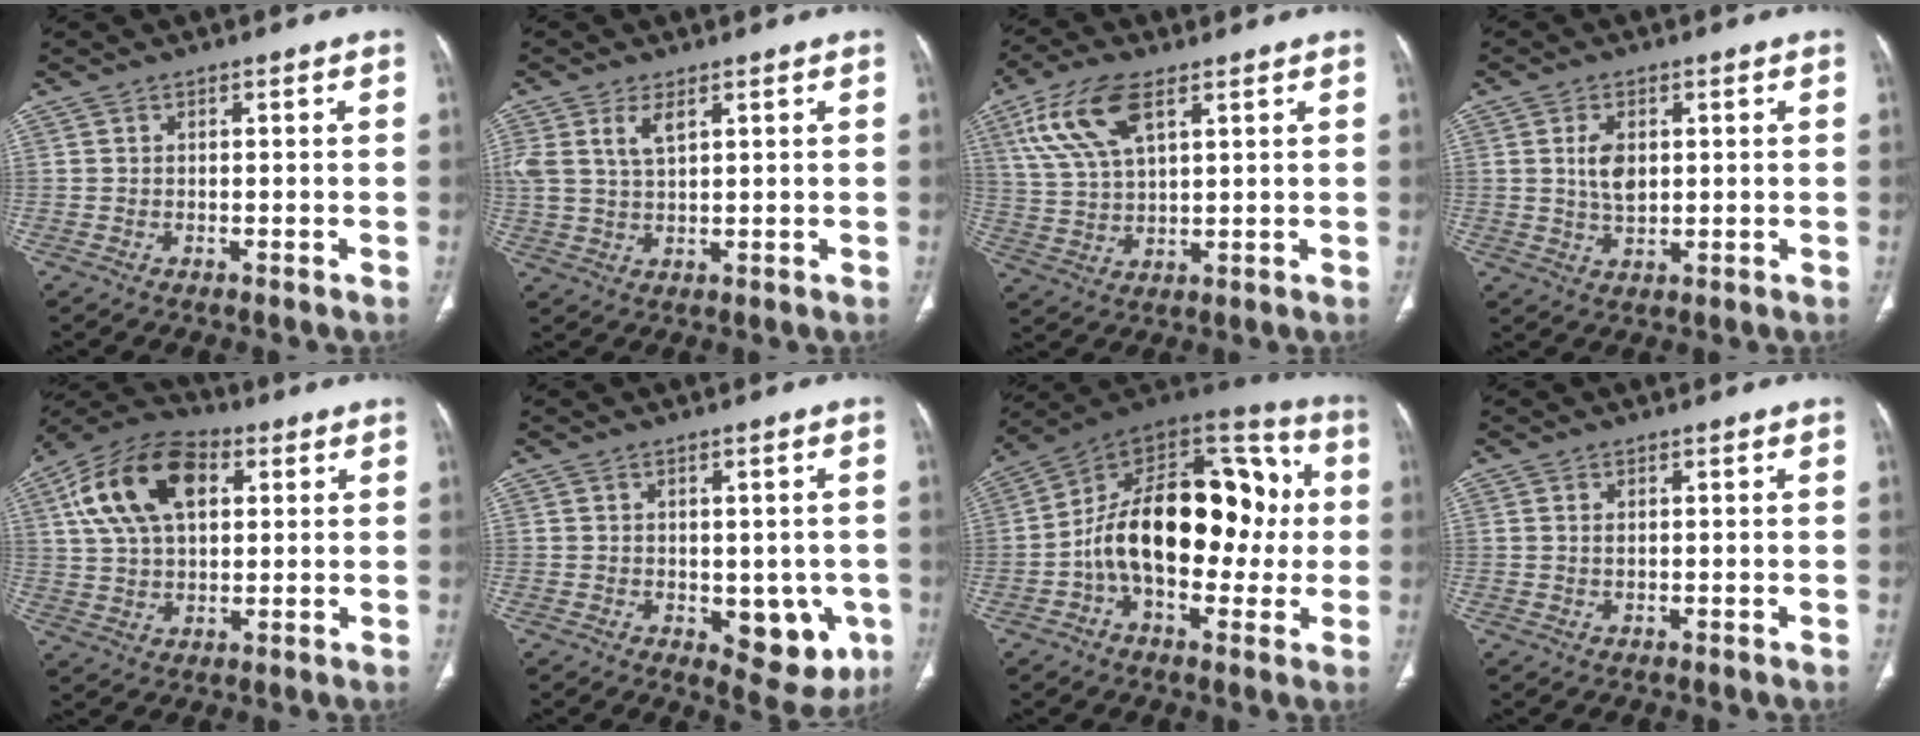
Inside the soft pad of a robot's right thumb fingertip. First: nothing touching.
{"total": 6.2, "force": [2.8, 3.0, 4.7], "torque": [-0.106, -0.002, 0.063]}
{"total": 12.3, "force": [5.9, 5.5, 9.3], "torque": [-0.194, -0.006, 0.117]}
{"total": 5.1, "force": [1.0, 3.1, 4.0], "torque": [-0.069, -0.007, 0.022]}
{"total": 17.2, "force": [5.5, 10.1, 12.7], "torque": [-0.223, 0.011, 0.094]}
{"total": 10.3, "force": [-2.5, 5.8, 8.1], "torque": [-0.054, -0.010, -0.019]}
{"total": 25.7, "force": [-0.4, 14.9, 20.9], "torque": [-0.303, 0.051, -0.012]}
{"total": 0.7, "force": [0.2, 0.3, 0.6], "torque": [-0.015, 0.000, 0.007]}